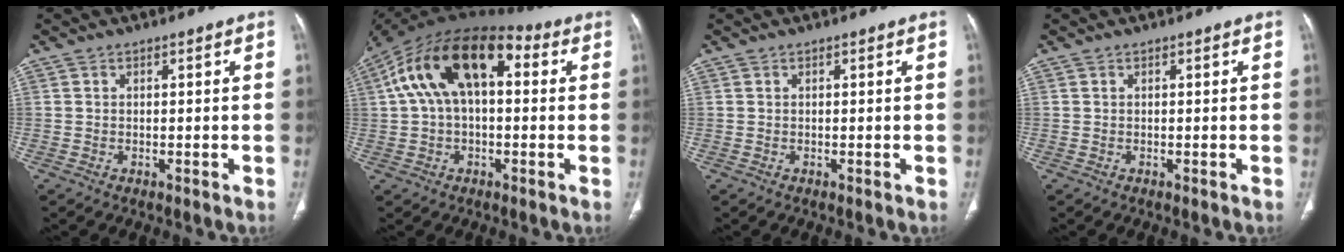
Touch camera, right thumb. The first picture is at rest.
{"total": 18.3, "force": [4.0, 10.0, 14.8], "torque": [-0.255, 0.047, 0.055]}
{"total": 0.0}
{"total": 0.0}